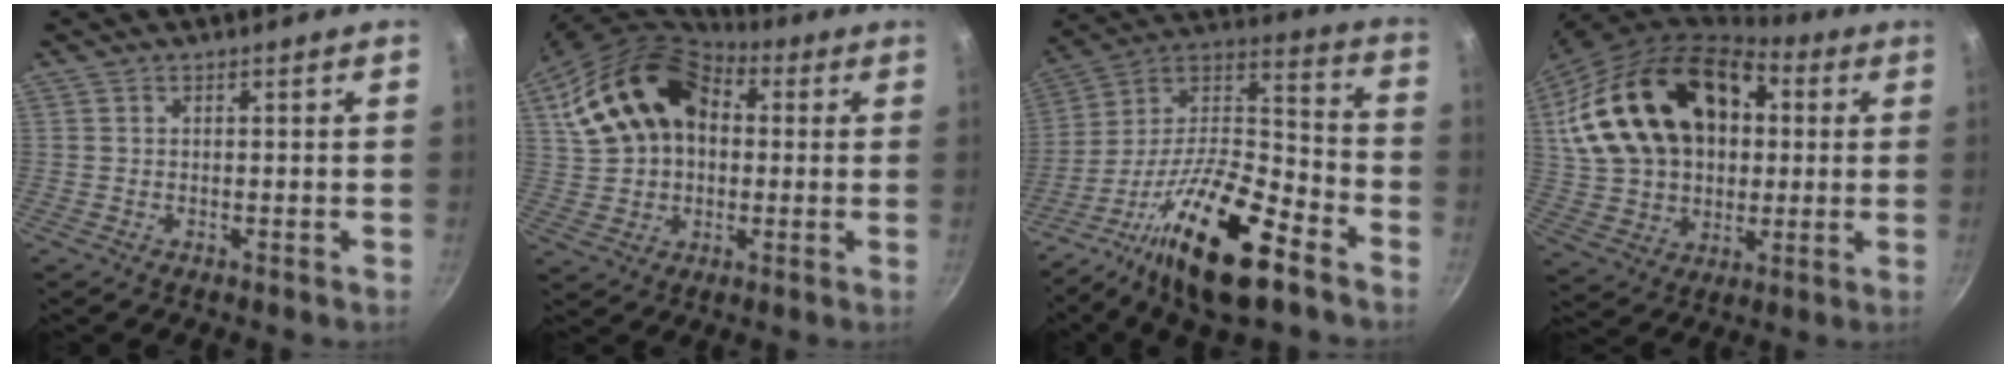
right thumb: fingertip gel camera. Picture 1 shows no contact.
{"total": 19.3, "force": [4.7, 13.7, 12.8], "torque": [-0.222, 0.033, 0.081]}
{"total": 23.8, "force": [-13.4, 8.3, 17.8], "torque": [-0.285, 0.078, -0.243]}
{"total": 26.4, "force": [5.4, 18.4, 18.2], "torque": [-0.309, 0.029, 0.102]}